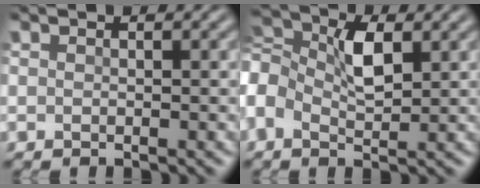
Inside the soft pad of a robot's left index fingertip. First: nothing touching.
{"total": 5.8, "force": [0.3, 3.7, 4.5], "torque": [-0.097, 0.014, -0.006]}